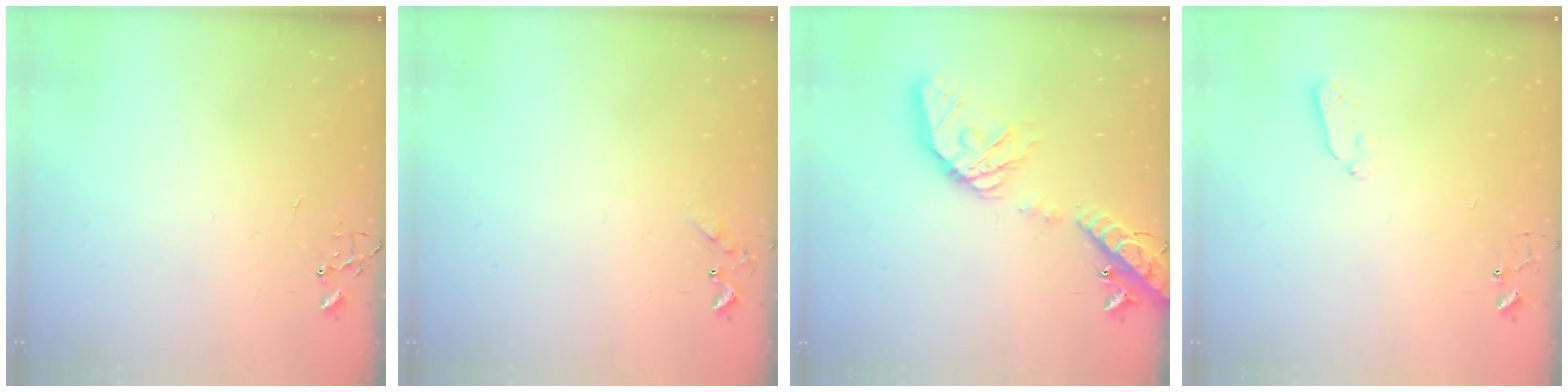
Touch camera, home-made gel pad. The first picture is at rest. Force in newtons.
{"total": 5.5, "press": 5.5, "slide": 0.6}
{"total": 20.4, "press": 20.1, "slide": 3.3}
{"total": 4.8, "press": 4.7, "slide": 0.6}